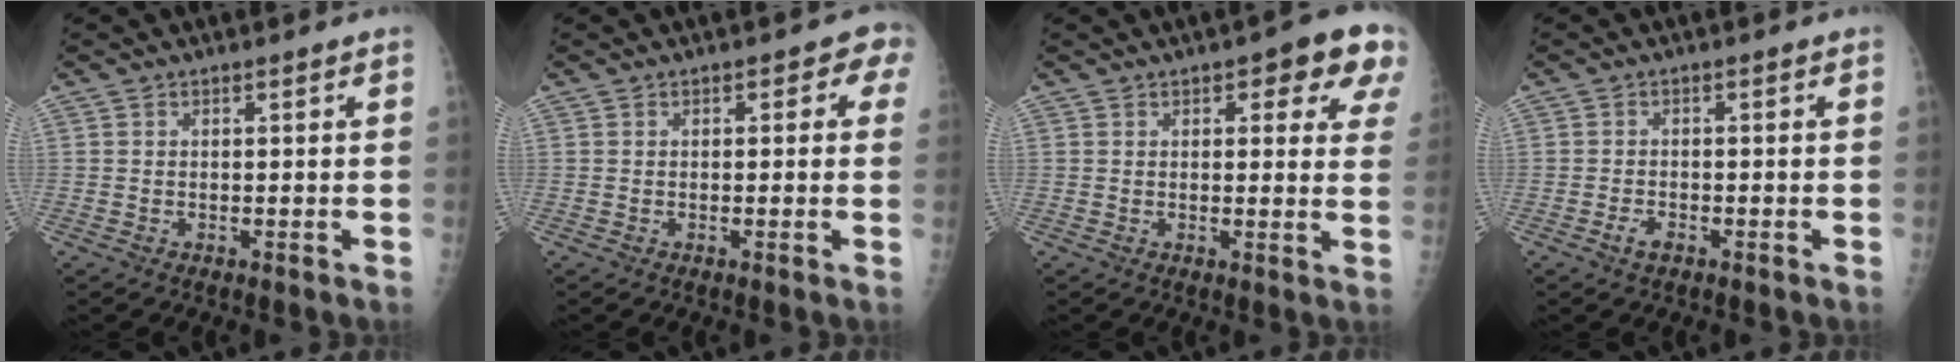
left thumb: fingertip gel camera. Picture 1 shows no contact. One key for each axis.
{"total": 3.6, "fx": 1.0, "fy": 1.9, "fz": 2.8, "tx": -0.003, "ty": 0.004, "tz": 0.001}
{"total": 10.2, "fx": 5.2, "fy": 3.8, "fz": 7.9, "tx": -0.051, "ty": -0.014, "tz": 0.052}
{"total": 2.0, "fx": -1.2, "fy": 1.0, "fz": 1.3, "tx": -0.030, "ty": 0.010, "tz": -0.021}